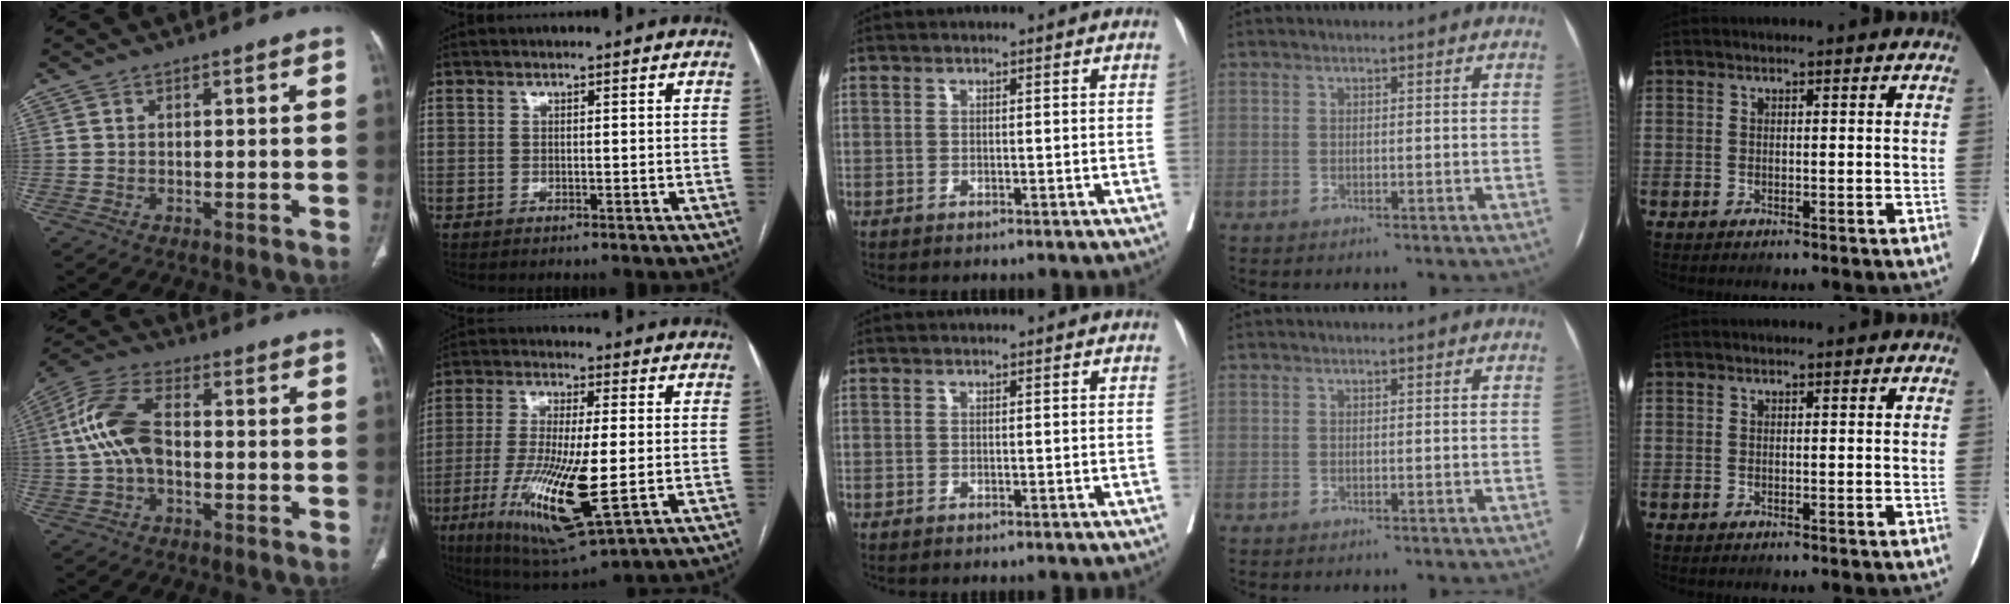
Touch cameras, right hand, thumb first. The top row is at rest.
{"thumb": {"total": 11.4, "force": [-0.5, 6.4, 9.4], "torque": [-0.204, 0.033, -0.014]}, "index": {"total": 16.3, "force": [-3.9, 2.8, 15.6], "torque": [-0.312, -0.031, -0.059]}}